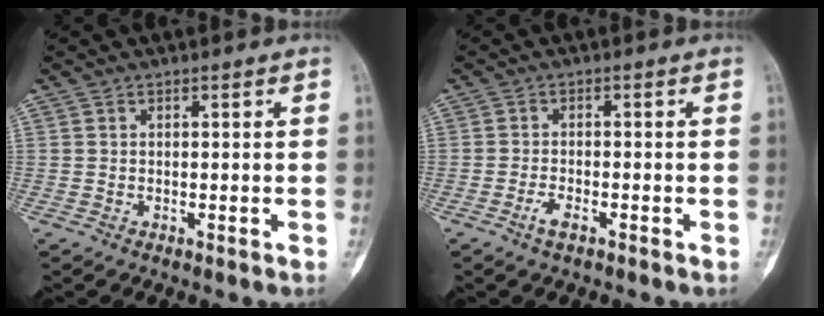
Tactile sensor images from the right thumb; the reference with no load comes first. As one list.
[{"total": 2.5, "force": [-1.5, 1.0, 1.7], "torque": [-0.038, 0.006, -0.031]}]